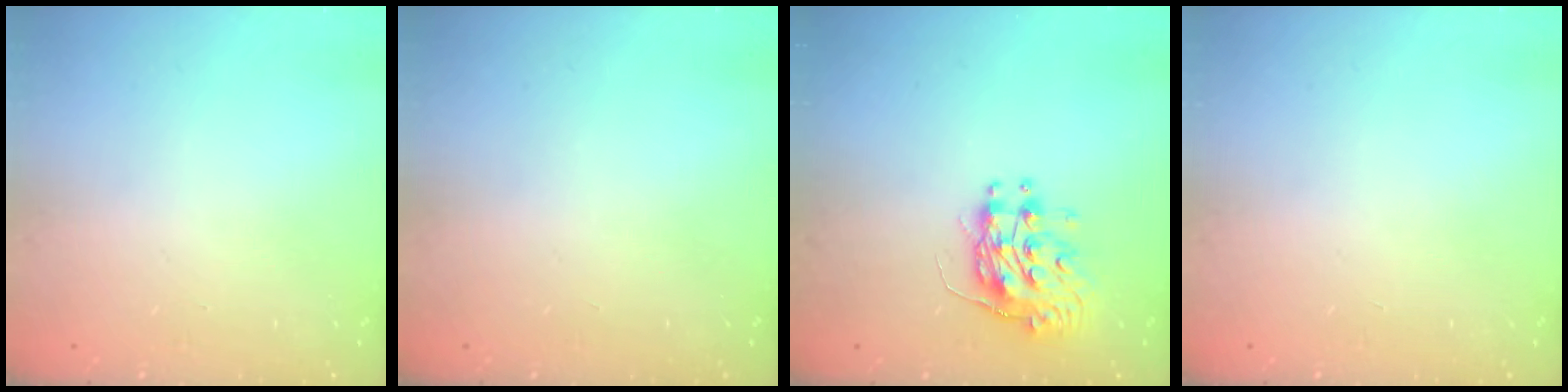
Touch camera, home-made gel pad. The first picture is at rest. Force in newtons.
{"total": 0.0}
{"total": 9.6, "press": 9.6, "slide": 0.4}
{"total": 0.0}